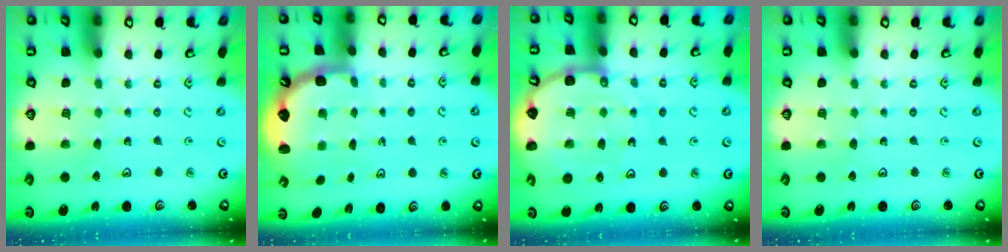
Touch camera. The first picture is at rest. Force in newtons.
{"total": 2.5, "press": 2.1, "slide": 1.3}
{"total": 8.6, "press": 8.5, "slide": 0.8}
{"total": 0.0}